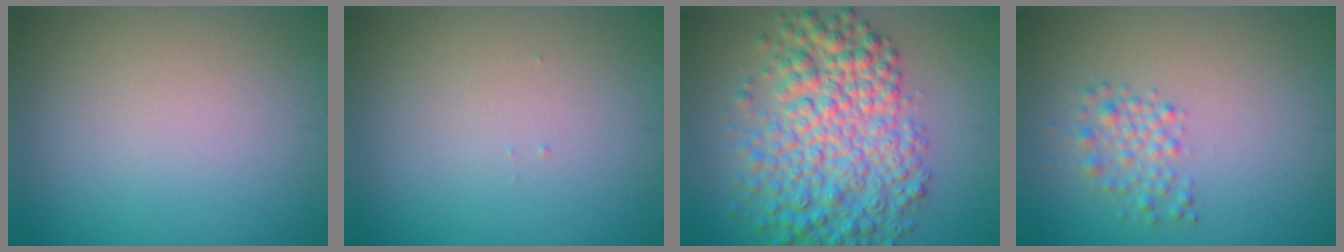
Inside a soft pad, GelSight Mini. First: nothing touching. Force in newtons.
{"total": 0.0}
{"total": 7.8, "press": 7.8, "slide": 0.0}
{"total": 1.9, "press": 1.9, "slide": 0.0}